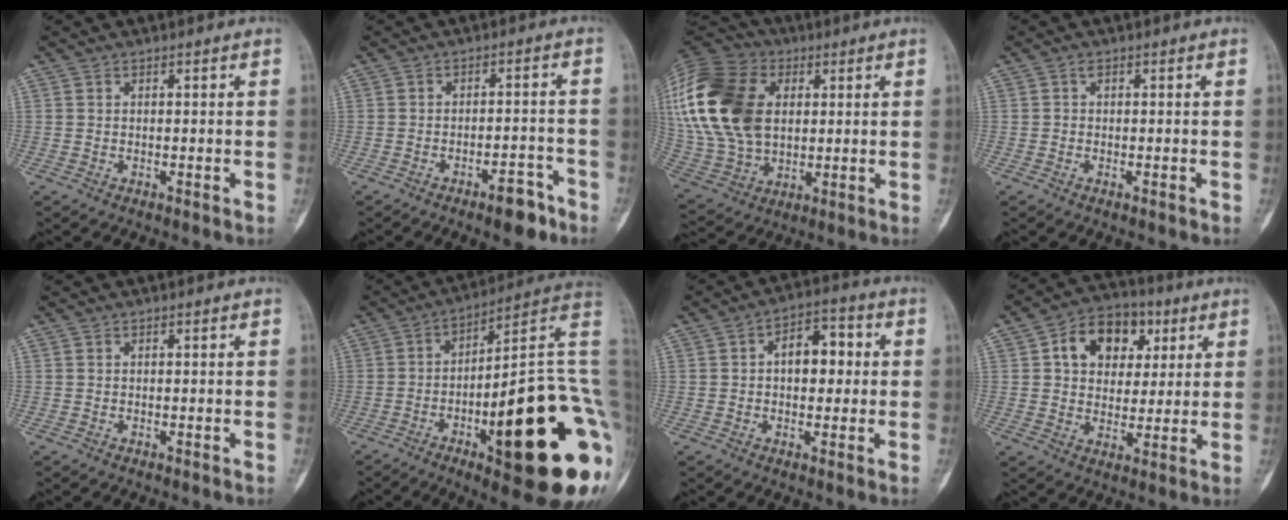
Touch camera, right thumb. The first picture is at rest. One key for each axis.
{"total": 5.6, "fx": -3.8, "fy": 2.0, "fz": 3.5, "tx": -0.041, "ty": 0.030, "tz": -0.050}
{"total": 29.2, "fx": 6.3, "fy": 20.1, "fz": 20.3, "tx": -0.459, "ty": 0.027, "tz": 0.125}
{"total": 0.6, "fx": 0.1, "fy": 0.5, "fz": 0.3, "tx": -0.003, "ty": 0.002, "tz": -0.003}
{"total": 0.0}
{"total": 30.2, "fx": -7.4, "fy": 7.6, "fz": 28.3, "tx": -0.322, "ty": 0.022, "tz": -0.101}
{"total": 8.2, "fx": 0.9, "fy": 5.0, "fz": 6.5, "tx": -0.065, "ty": 0.019, "tz": 0.007}
{"total": 13.0, "fx": 4.3, "fy": 9.6, "fz": 7.6, "tx": -0.076, "ty": 0.002, "tz": 0.065}